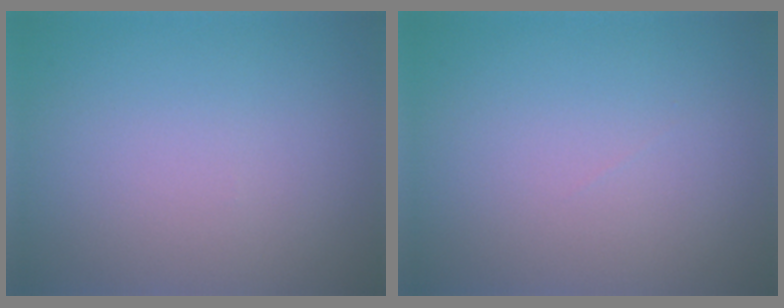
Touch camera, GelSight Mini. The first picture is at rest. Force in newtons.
{"total": 0.0}